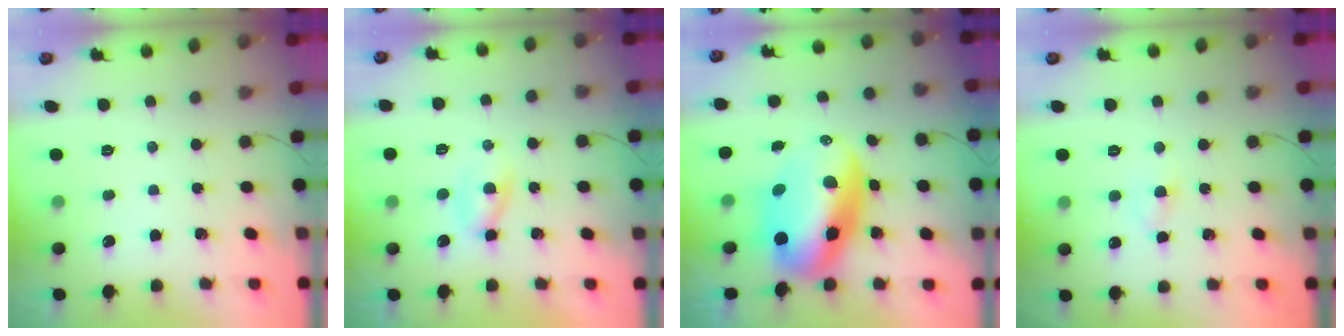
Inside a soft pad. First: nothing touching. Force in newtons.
{"total": 2.2, "press": 2.0, "slide": 0.9}
{"total": 15.6, "press": 15.2, "slide": 3.9}
{"total": 3.6, "press": 3.4, "slide": 1.1}